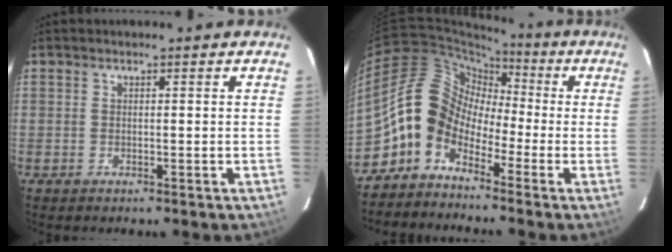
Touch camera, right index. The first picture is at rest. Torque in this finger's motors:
{"motor_torque": [1.14, -1.00, 0.89, 0.19]}